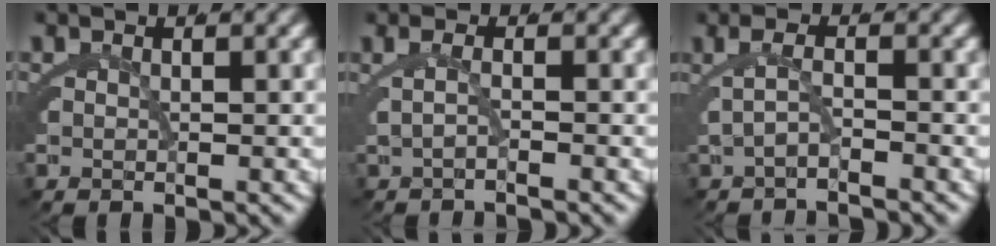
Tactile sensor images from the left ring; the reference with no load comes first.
{"total": 1.4, "force": [-0.9, -0.9, 0.7], "torque": [-0.026, -0.006, -0.009]}
{"total": 1.8, "force": [-1.3, -0.6, 1.1], "torque": [-0.027, -0.007, -0.018]}